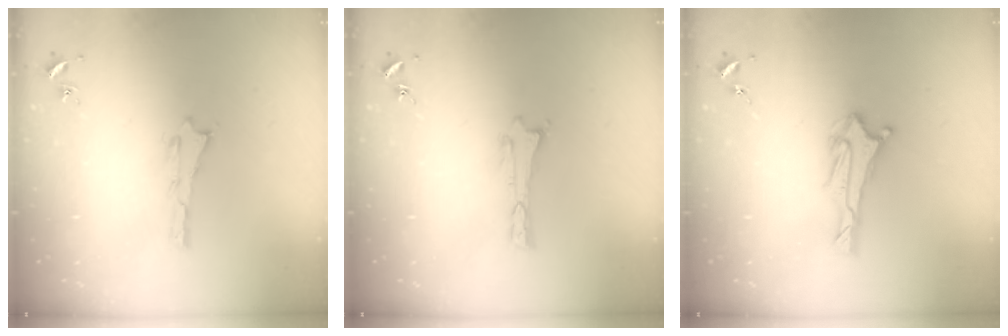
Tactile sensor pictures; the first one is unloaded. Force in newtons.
{"total": 0.0}
{"total": 2.9, "press": 2.8, "slide": 0.7}